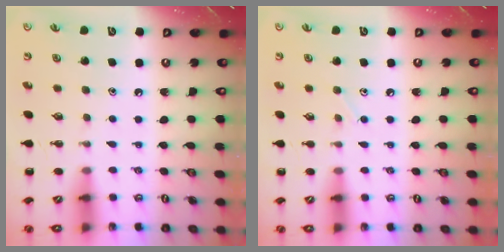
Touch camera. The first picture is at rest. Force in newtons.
{"total": 3.3, "press": 3.1, "slide": 1.1}